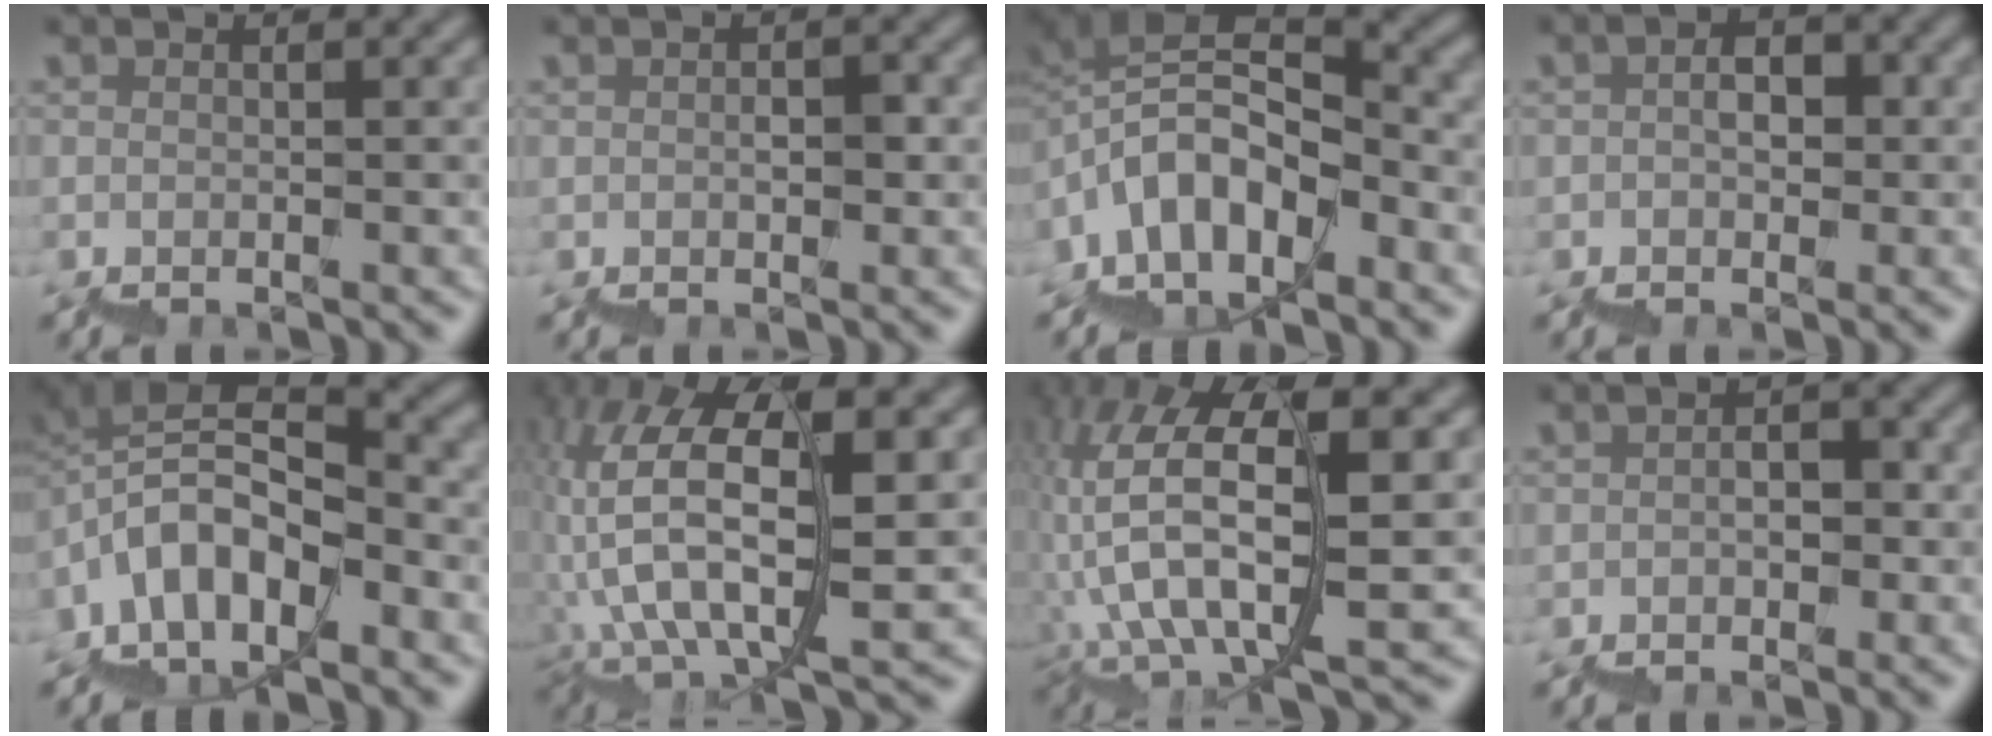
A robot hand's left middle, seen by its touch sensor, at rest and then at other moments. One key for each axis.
{"total": 0.6, "fx": 0.4, "fy": 0.2, "fz": 0.5, "tx": -0.006, "ty": 0.004, "tz": 0.008}
{"total": 6.6, "fx": 0.0, "fy": 3.7, "fz": 5.5, "tx": -0.078, "ty": 0.017, "tz": -0.003}
{"total": 1.2, "fx": 0.0, "fy": 0.9, "fz": 0.8, "tx": -0.011, "ty": 0.007, "tz": -0.003}
{"total": 6.2, "fx": -0.5, "fy": 3.5, "fz": 5.0, "tx": -0.072, "ty": 0.015, "tz": -0.012}
{"total": 11.3, "fx": 3.4, "fy": 5.0, "fz": 9.5, "tx": -0.191, "ty": 0.001, "tz": 0.073}
{"total": 10.9, "fx": 2.6, "fy": 4.2, "fz": 9.7, "tx": -0.190, "ty": 0.002, "tz": 0.057}
{"total": 1.2, "fx": -0.4, "fy": 0.8, "fz": 0.8, "tx": -0.009, "ty": 0.007, "tz": -0.005}